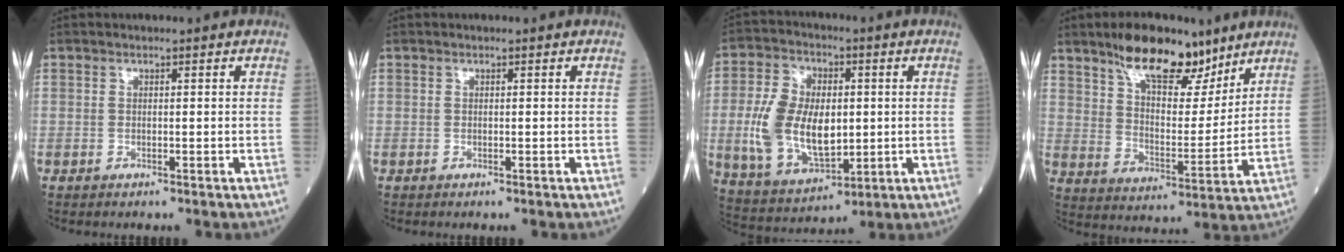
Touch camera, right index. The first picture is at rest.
{"total": 0.0}
{"total": 14.3, "force": [-0.3, 8.0, 11.9], "torque": [-0.250, 0.009, 0.008]}
{"total": 13.9, "force": [10.0, 5.1, 8.1], "torque": [-0.131, 0.000, 0.172]}